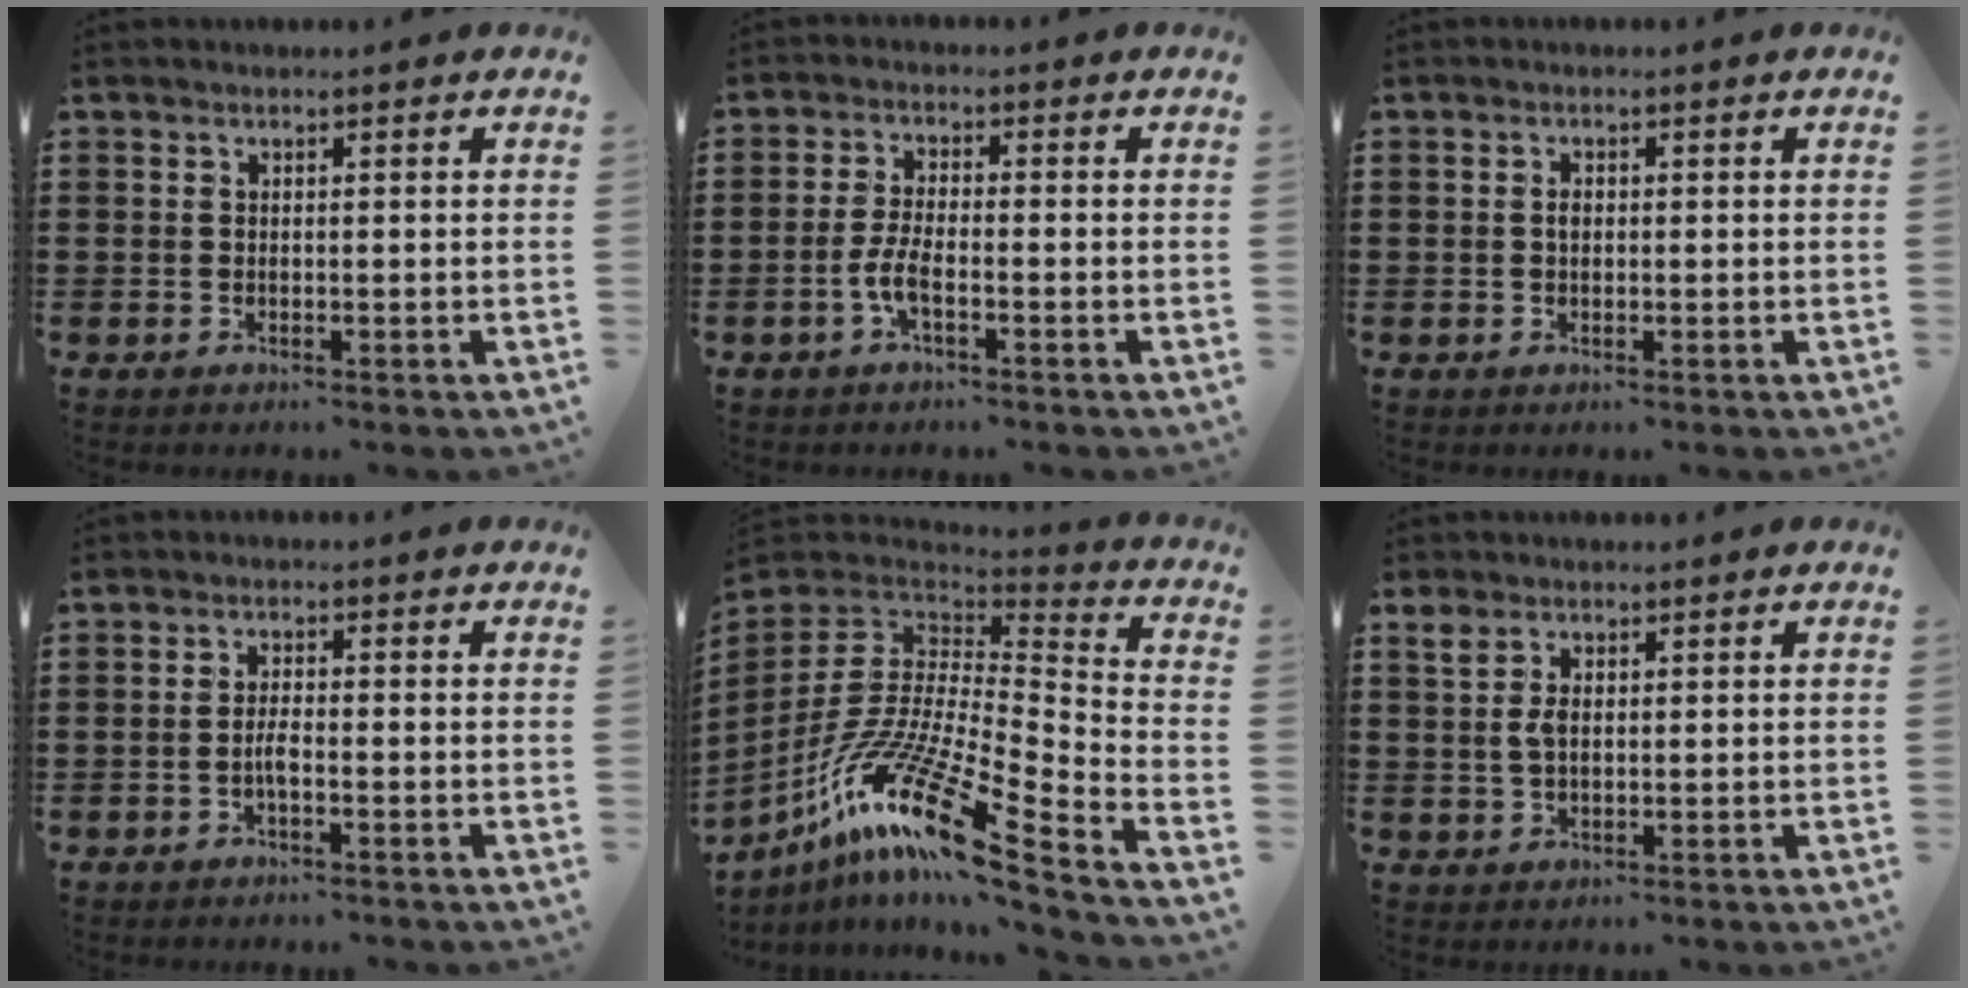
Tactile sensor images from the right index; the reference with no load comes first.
{"total": 4.1, "force": [-1.7, 1.1, 3.6], "torque": [-0.089, -0.006, -0.039]}
{"total": 1.3, "force": [0.1, 0.8, 1.0], "torque": [-0.022, 0.003, 0.000]}
{"total": 2.2, "force": [-1.0, 0.4, 2.0], "torque": [-0.044, 0.000, -0.020]}
{"total": 17.1, "force": [-10.5, 2.9, 13.2], "torque": [-0.277, 0.008, -0.204]}
{"total": 3.1, "force": [0.9, 1.8, 2.4], "torque": [-0.053, 0.010, 0.015]}